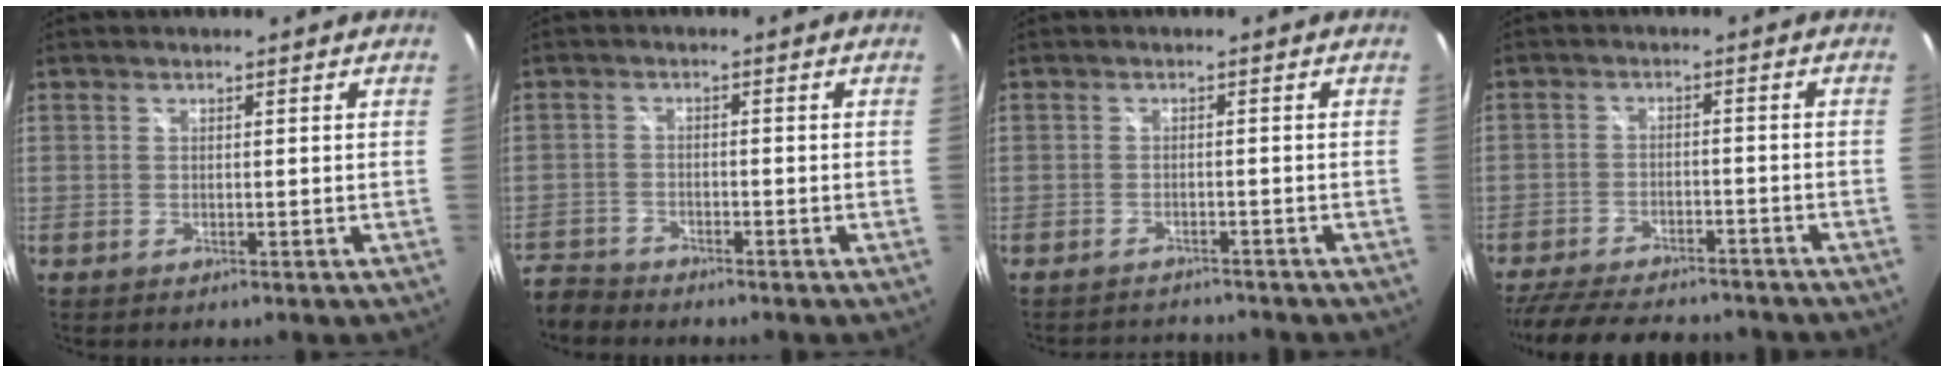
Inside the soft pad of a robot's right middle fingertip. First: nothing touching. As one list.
[{"total": 6.4, "force": [-6.0, 2.0, 0.5], "torque": [-0.041, -0.005, -0.122]}, {"total": 7.1, "force": [-6.7, 1.6, 1.7], "torque": [-0.046, -0.012, -0.096]}, {"total": 17.1, "force": [-14.5, 5.4, 7.2], "torque": [-0.162, -0.005, -0.214]}]